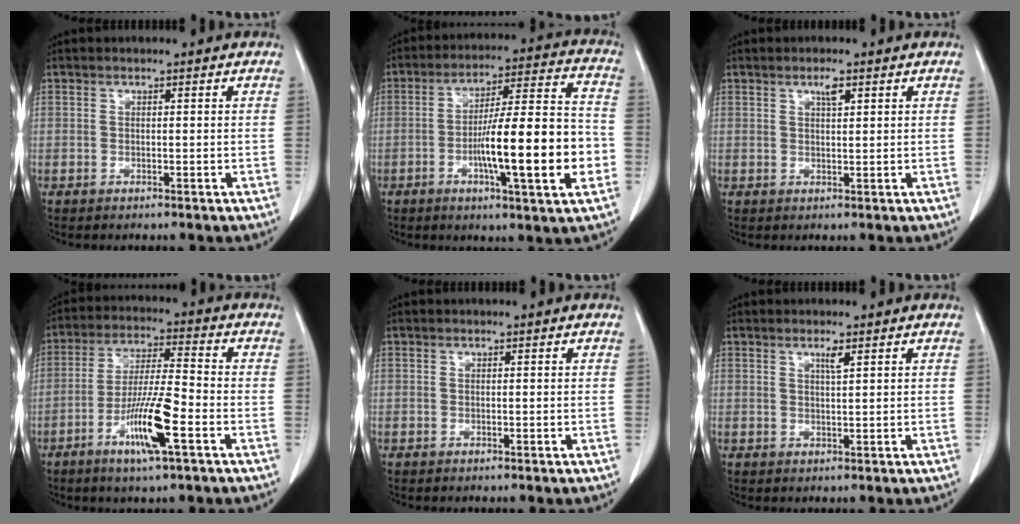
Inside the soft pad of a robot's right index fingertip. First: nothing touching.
{"total": 16.9, "force": [-4.1, 1.3, 16.4], "torque": [-0.262, 0.008, -0.062]}
{"total": 1.9, "force": [1.1, 0.4, 1.5], "torque": [-0.027, 0.000, 0.018]}
{"total": 10.7, "force": [-4.6, 0.5, 9.6], "torque": [-0.183, -0.010, -0.085]}
{"total": 0.0}
{"total": 1.6, "force": [0.9, -0.1, 1.3], "torque": [-0.024, -0.003, 0.016]}